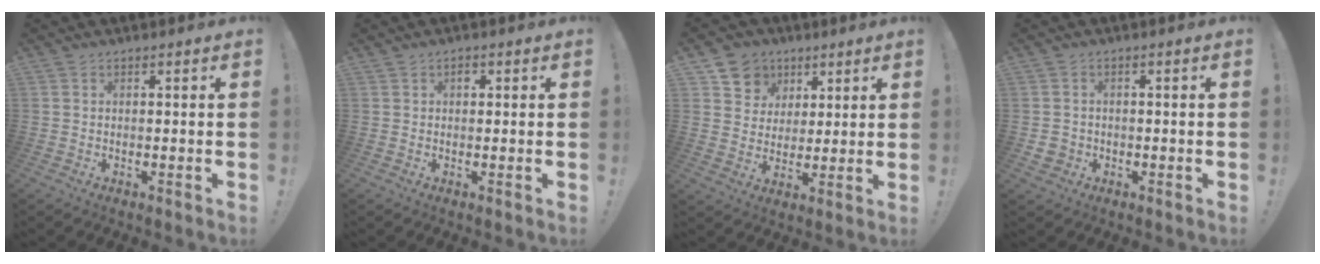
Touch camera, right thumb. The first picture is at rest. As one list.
[{"total": 1.2, "force": [0.4, 1.0, 0.6], "torque": [-0.001, 0.000, 0.005]}, {"total": 9.1, "force": [4.5, 7.9, 1.2], "torque": [-0.011, -0.031, 0.089]}, {"total": 2.9, "force": [-0.3, 2.8, 0.8], "torque": [-0.008, 0.003, -0.004]}]